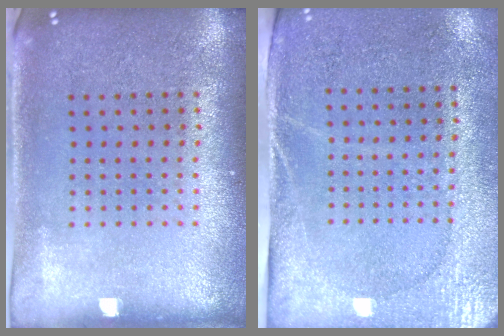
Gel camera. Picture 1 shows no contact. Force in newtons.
{"total": 2.7, "press": 2.3, "slide": 1.5}